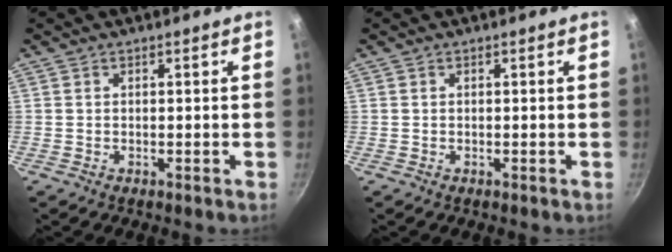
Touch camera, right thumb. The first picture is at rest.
{"total": 0.0}